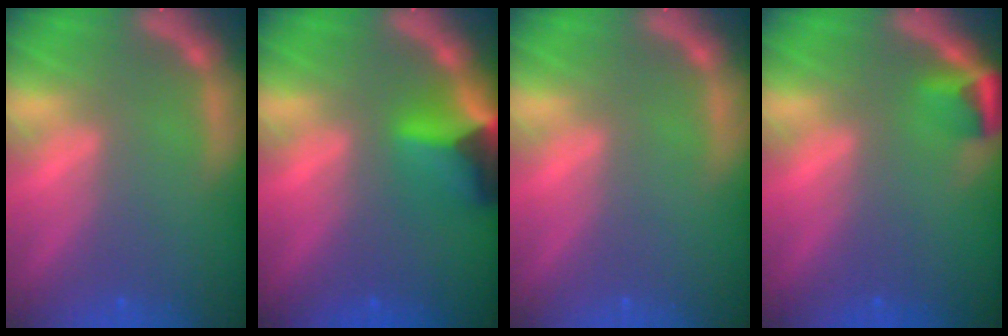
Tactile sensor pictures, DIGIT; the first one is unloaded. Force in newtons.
{"total": 5.9}
{"total": 0.0}
{"total": 2.4}